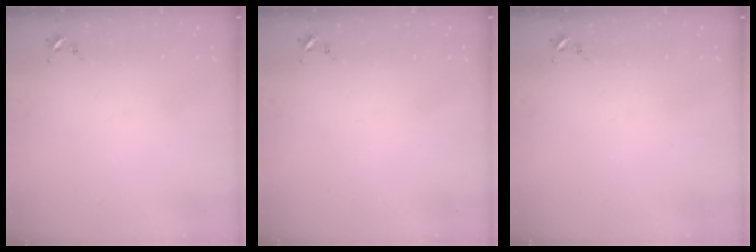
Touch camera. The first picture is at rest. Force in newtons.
{"total": 0.0}
{"total": 0.0}